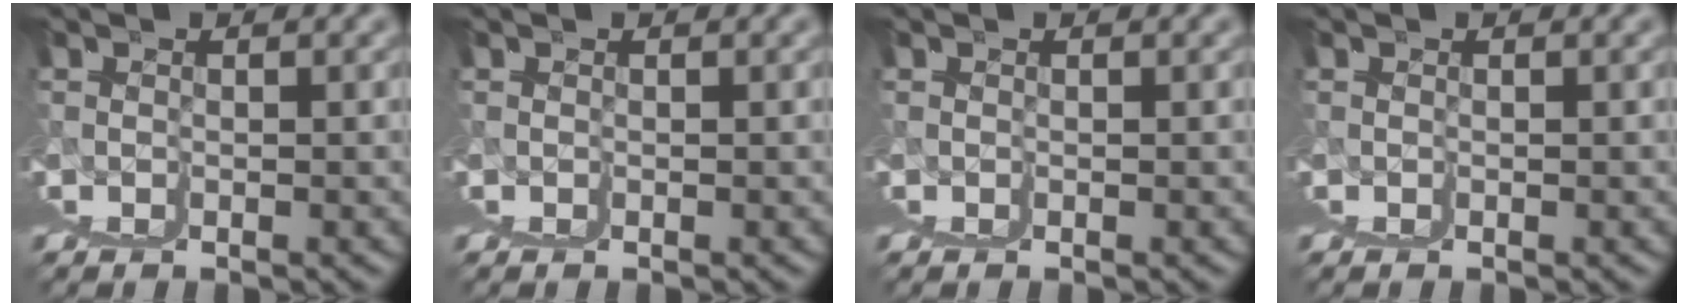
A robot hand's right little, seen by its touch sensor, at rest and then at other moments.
{"total": 0.0}
{"total": 0.0}
{"total": 0.0}